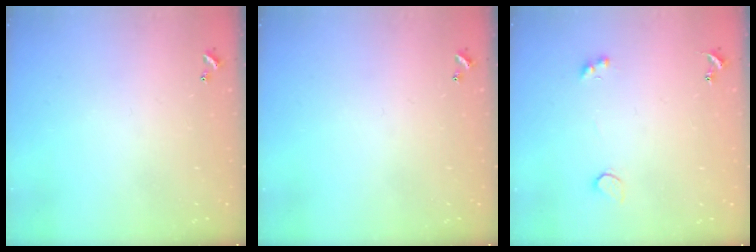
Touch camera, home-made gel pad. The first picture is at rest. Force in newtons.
{"total": 0.0}
{"total": 2.1, "press": 1.9, "slide": 1.0}